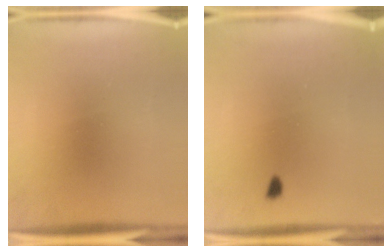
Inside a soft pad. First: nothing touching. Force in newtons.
{"total": 1.1}